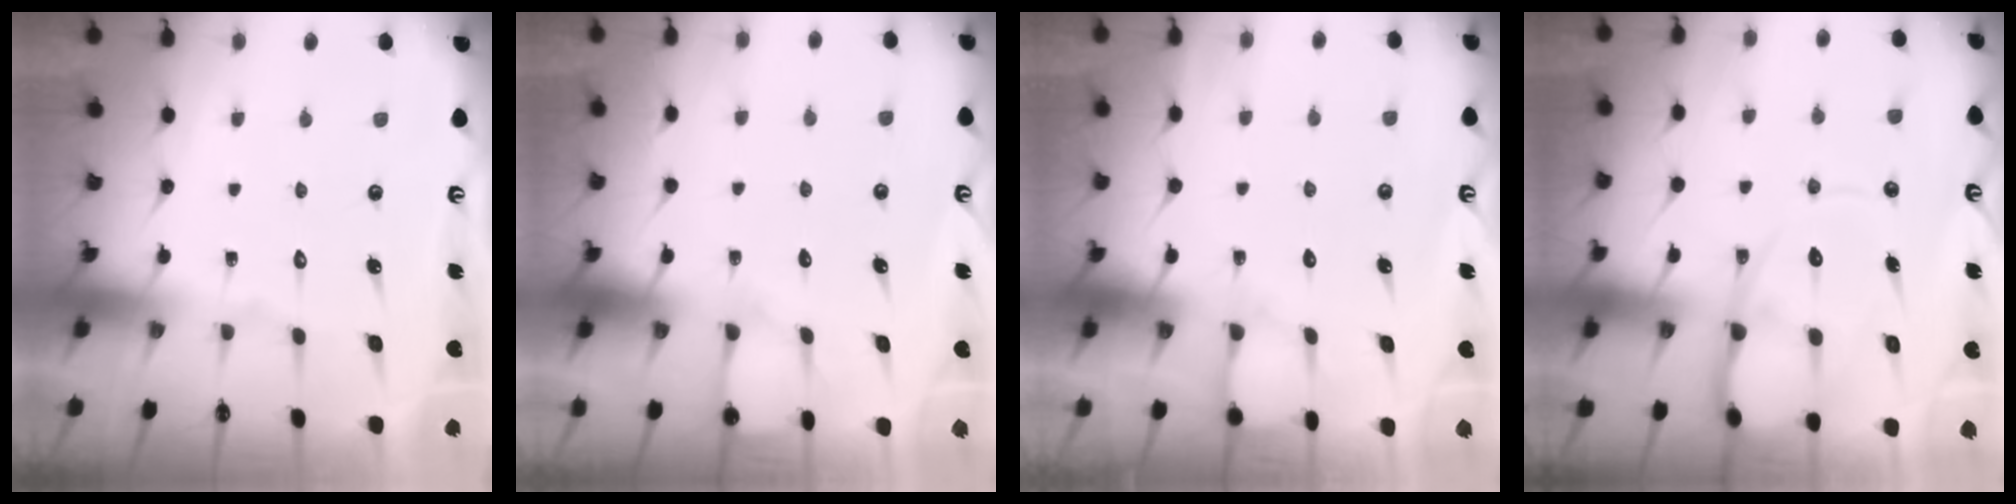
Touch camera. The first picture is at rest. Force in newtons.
{"total": 4.4, "press": 4.4, "slide": 0.5}
{"total": 5.0, "press": 5.0, "slide": 0.3}
{"total": 11.8, "press": 11.7, "slide": 1.3}